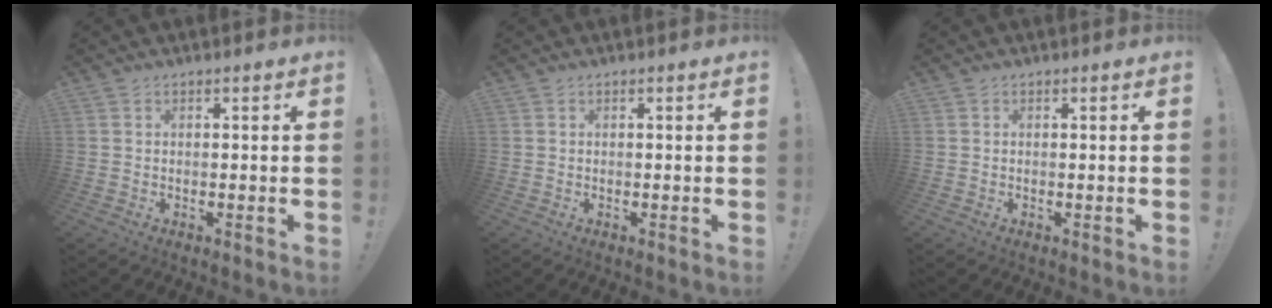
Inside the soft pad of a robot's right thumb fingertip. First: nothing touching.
{"total": 0.0}
{"total": 0.0}